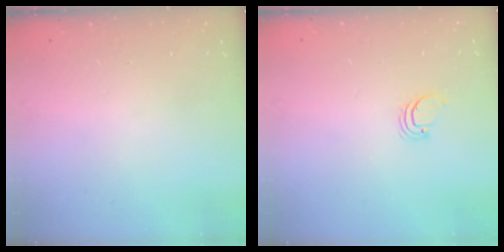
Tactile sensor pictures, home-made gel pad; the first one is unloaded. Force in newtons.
{"total": 0.9, "press": 0.9, "slide": 0.0}